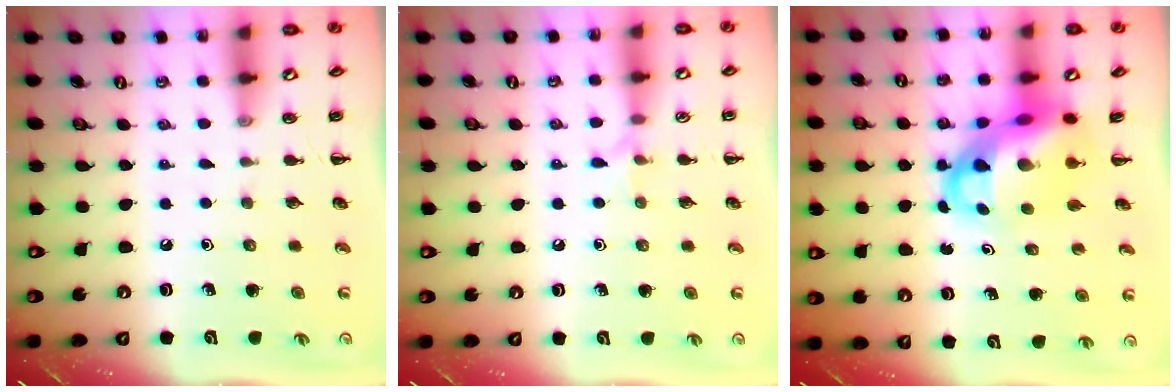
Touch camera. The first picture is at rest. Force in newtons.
{"total": 4.6, "press": 4.4, "slide": 1.1}
{"total": 10.3, "press": 9.9, "slide": 2.7}